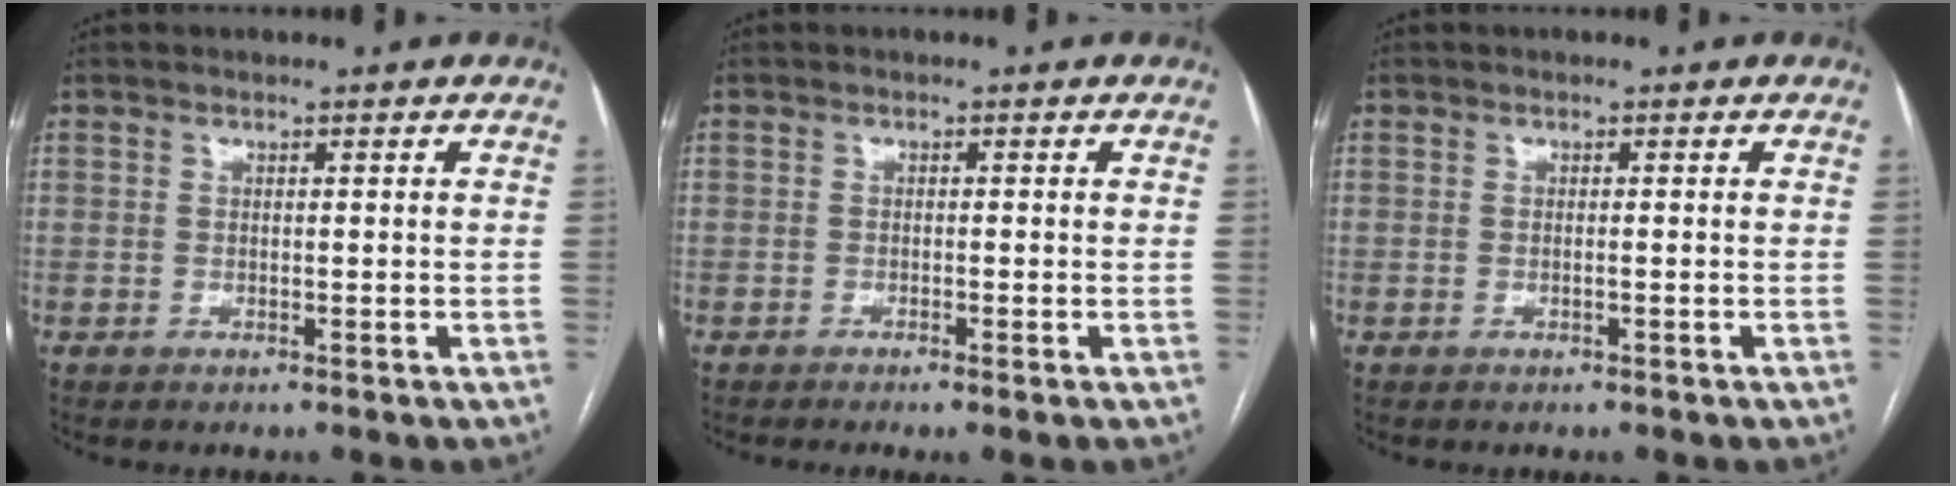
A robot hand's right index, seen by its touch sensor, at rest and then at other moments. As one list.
[{"total": 1.2, "force": [-0.7, -0.1, 0.9], "torque": [-0.019, -0.002, -0.011]}, {"total": 0.0}]